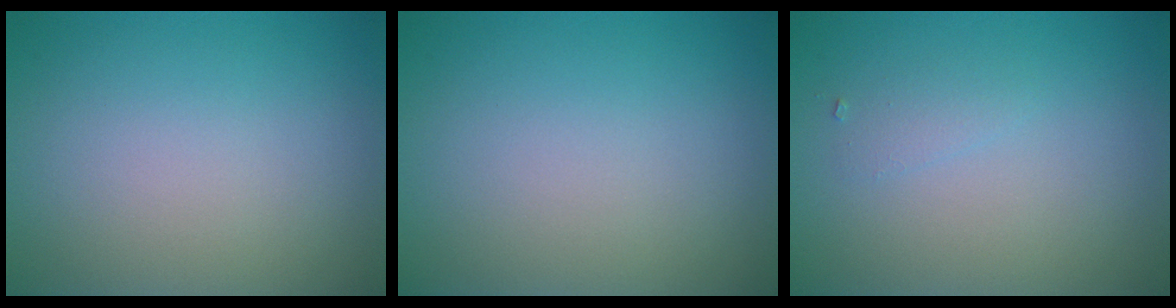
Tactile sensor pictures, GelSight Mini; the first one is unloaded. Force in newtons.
{"total": 0.0}
{"total": 0.8, "press": 0.8, "slide": 0.0}